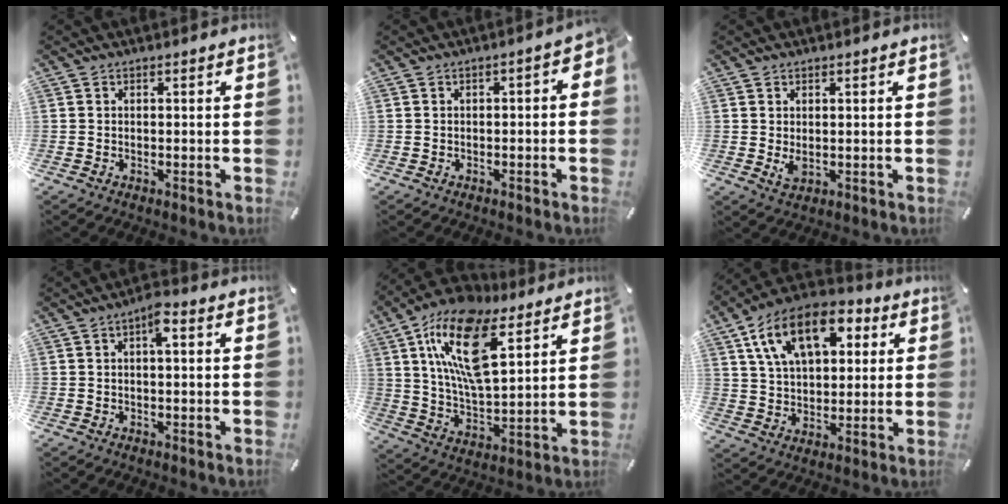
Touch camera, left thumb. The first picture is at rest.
{"total": 3.0, "force": [-1.2, 1.4, 2.5], "torque": [-0.042, 0.013, -0.021]}
{"total": 2.5, "force": [0.2, 1.6, 2.0], "torque": [-0.043, -0.006, 0.000]}
{"total": 3.7, "force": [0.7, 1.2, 3.4], "torque": [-0.060, 0.009, 0.006]}
{"total": 19.6, "force": [10.2, 9.0, 14.1], "torque": [-0.304, -0.032, 0.173]}
{"total": 15.8, "force": [7.5, 9.5, 10.2], "torque": [-0.188, -0.007, 0.135]}